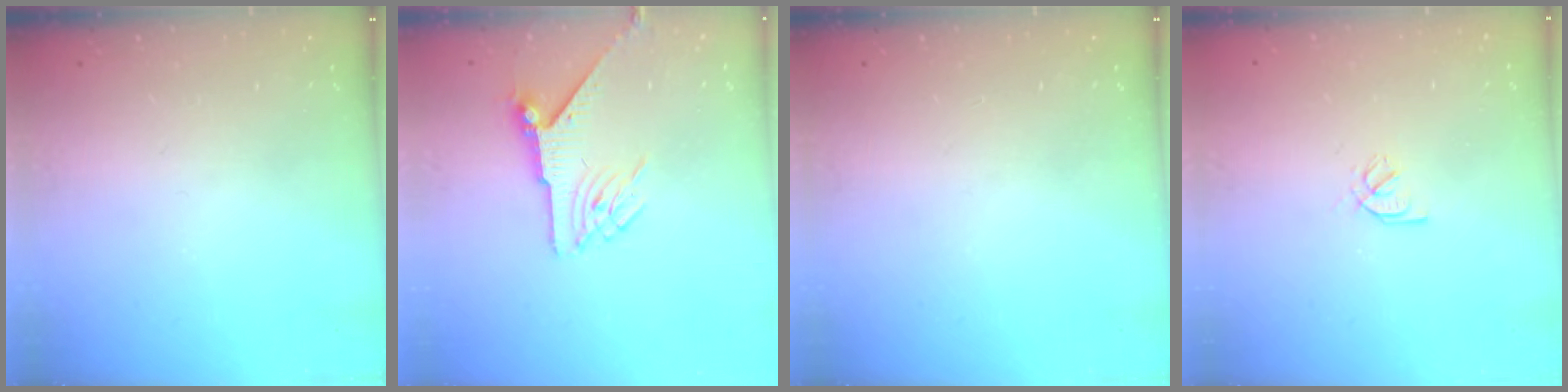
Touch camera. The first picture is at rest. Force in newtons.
{"total": 6.4, "press": 6.4, "slide": 0.1}
{"total": 0.0}
{"total": 2.2, "press": 2.1, "slide": 0.6}